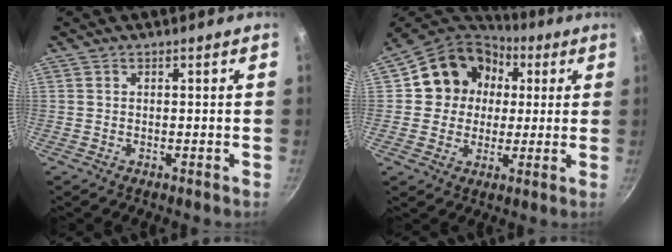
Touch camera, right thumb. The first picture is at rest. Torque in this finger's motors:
{"motor_torque": [0.09, 0.22, 0.03, -0.06, 0.10]}